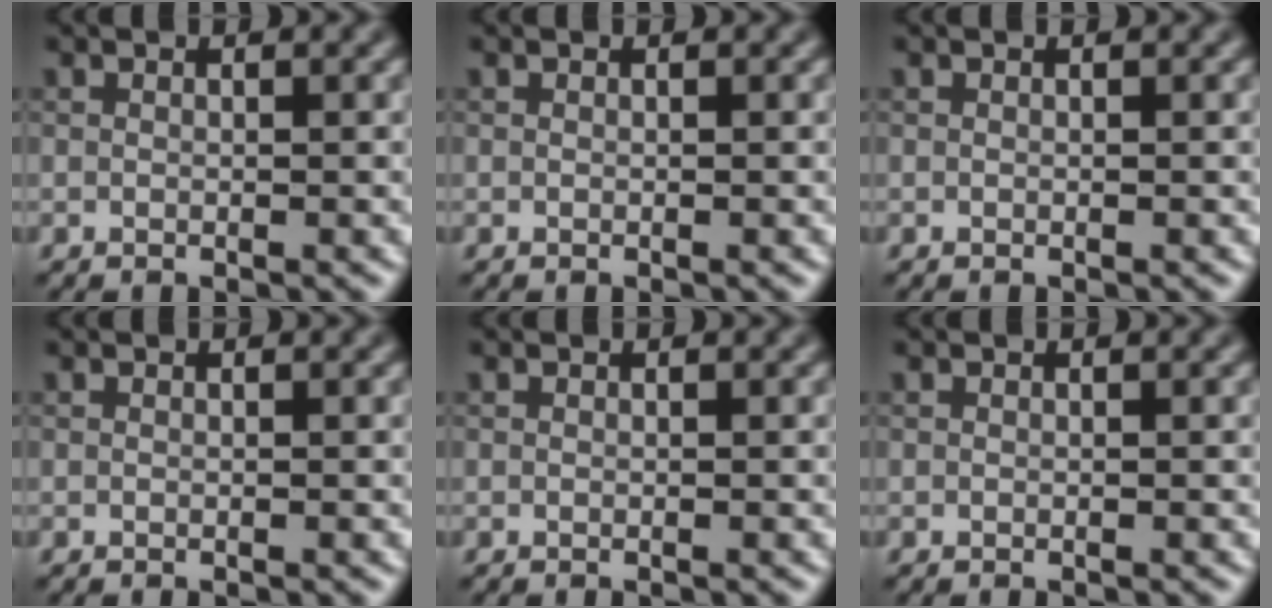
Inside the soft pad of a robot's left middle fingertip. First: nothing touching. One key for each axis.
{"total": 0.0}
{"total": 0.0}
{"total": 0.0}
{"total": 0.0}
{"total": 0.0}